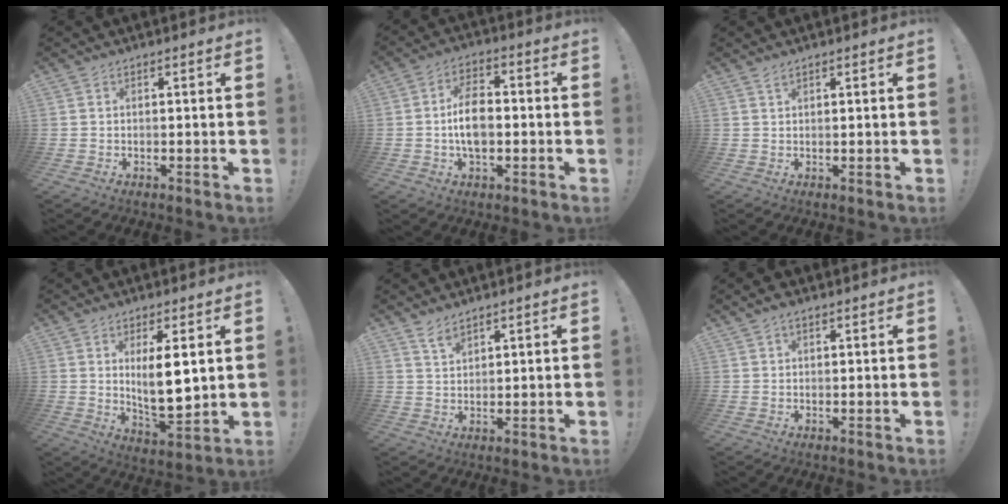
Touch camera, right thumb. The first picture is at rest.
{"total": 10.0, "force": [-1.4, 6.2, 7.8], "torque": [-0.142, 0.009, -0.025]}
{"total": 1.2, "force": [0.9, 0.5, 0.7], "torque": [-0.008, -0.002, 0.015]}
{"total": 11.1, "force": [3.2, 3.6, 10.0], "torque": [-0.159, -0.032, 0.050]}
{"total": 3.8, "force": [3.2, 1.3, 1.7], "torque": [-0.023, -0.022, 0.056]}
{"total": 2.3, "force": [1.7, 1.0, 1.3], "torque": [-0.018, -0.006, 0.031]}